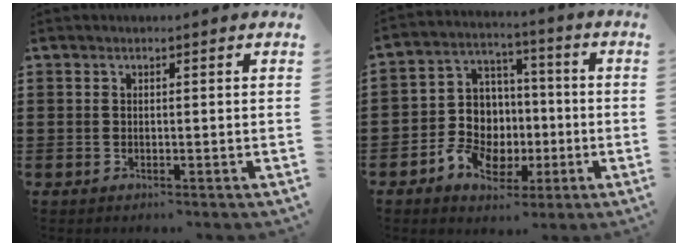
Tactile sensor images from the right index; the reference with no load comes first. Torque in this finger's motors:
{"motor_torque": [1.49, 0.65, 0.73, 0.15]}